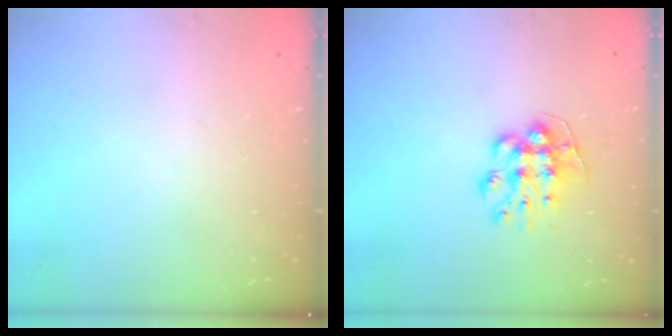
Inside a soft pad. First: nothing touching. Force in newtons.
{"total": 9.8, "press": 9.7, "slide": 0.5}